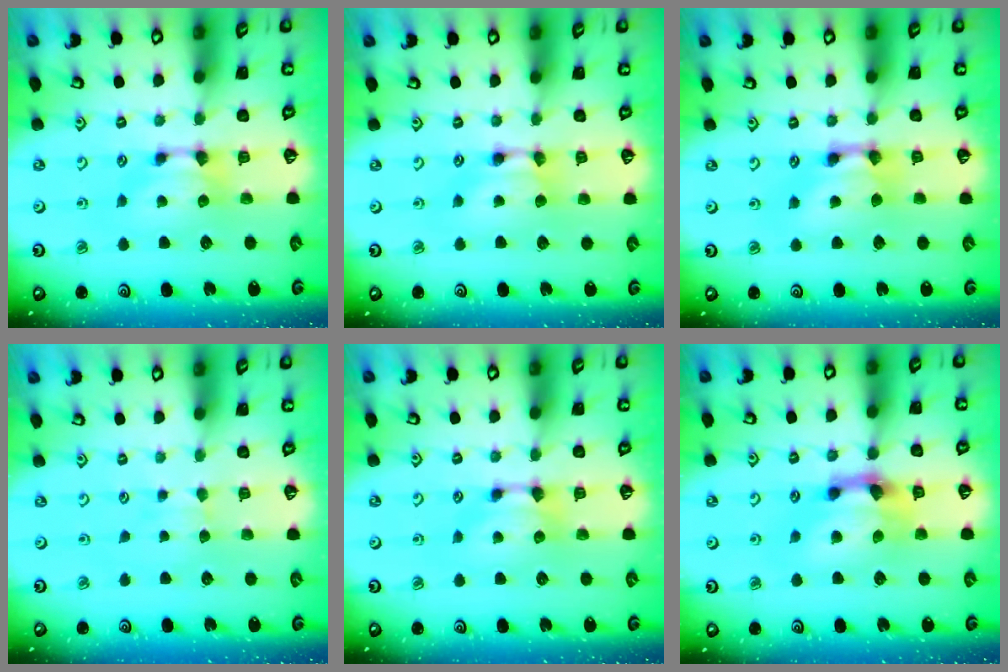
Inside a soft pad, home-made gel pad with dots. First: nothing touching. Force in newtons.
{"total": 1.8, "press": 1.7, "slide": 0.1}
{"total": 2.5, "press": 2.5, "slide": 0.2}
{"total": 2.3, "press": 2.3, "slide": 0.4}
{"total": 0.0}
{"total": 3.8, "press": 3.2, "slide": 2.0}